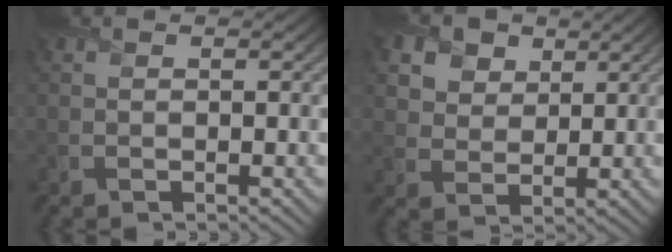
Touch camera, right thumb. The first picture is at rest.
{"total": 7.5, "force": [4.5, 4.9, 3.4], "torque": [-0.120, 0.002, 0.082]}